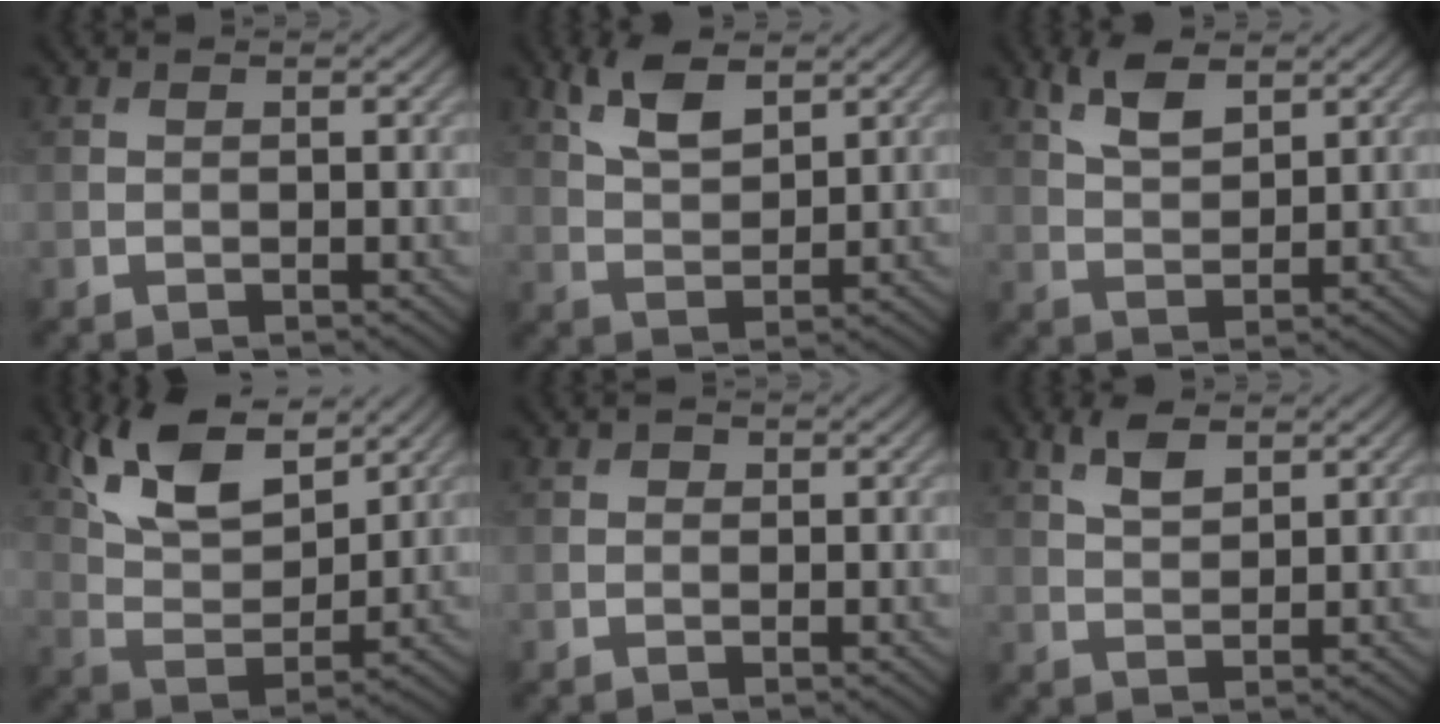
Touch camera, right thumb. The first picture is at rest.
{"total": 5.7, "force": [3.4, 2.4, 3.9], "torque": [-0.089, 0.002, 0.071]}
{"total": 4.8, "force": [2.9, 2.0, 3.2], "torque": [-0.077, 0.002, 0.061]}
{"total": 11.7, "force": [7.6, 4.7, 7.6], "torque": [-0.161, 0.002, 0.140]}
{"total": 0.6, "force": [0.1, 0.5, 0.2], "torque": [0.003, -0.005, -0.003]}
{"total": 3.4, "force": [2.1, 1.4, 2.2], "torque": [-0.052, 0.001, 0.043]}